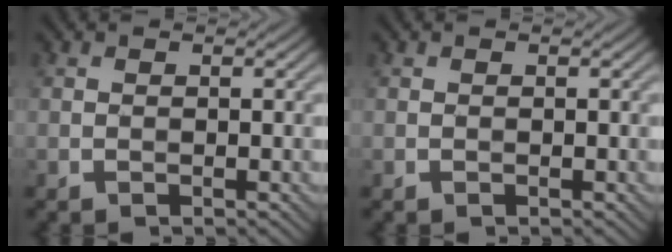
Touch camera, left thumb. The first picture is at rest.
{"total": 0.0}